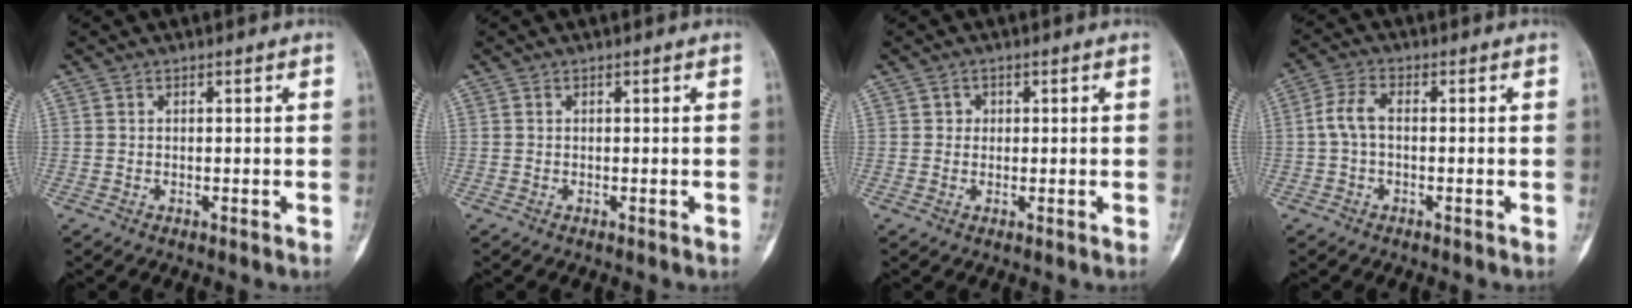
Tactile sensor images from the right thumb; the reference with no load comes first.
{"total": 0.0}
{"total": 1.4, "force": [0.3, 1.4, 0.3], "torque": [0.005, 0.003, 0.002]}
{"total": 4.5, "force": [-0.3, 2.4, 3.7], "torque": [-0.083, 0.015, -0.012]}